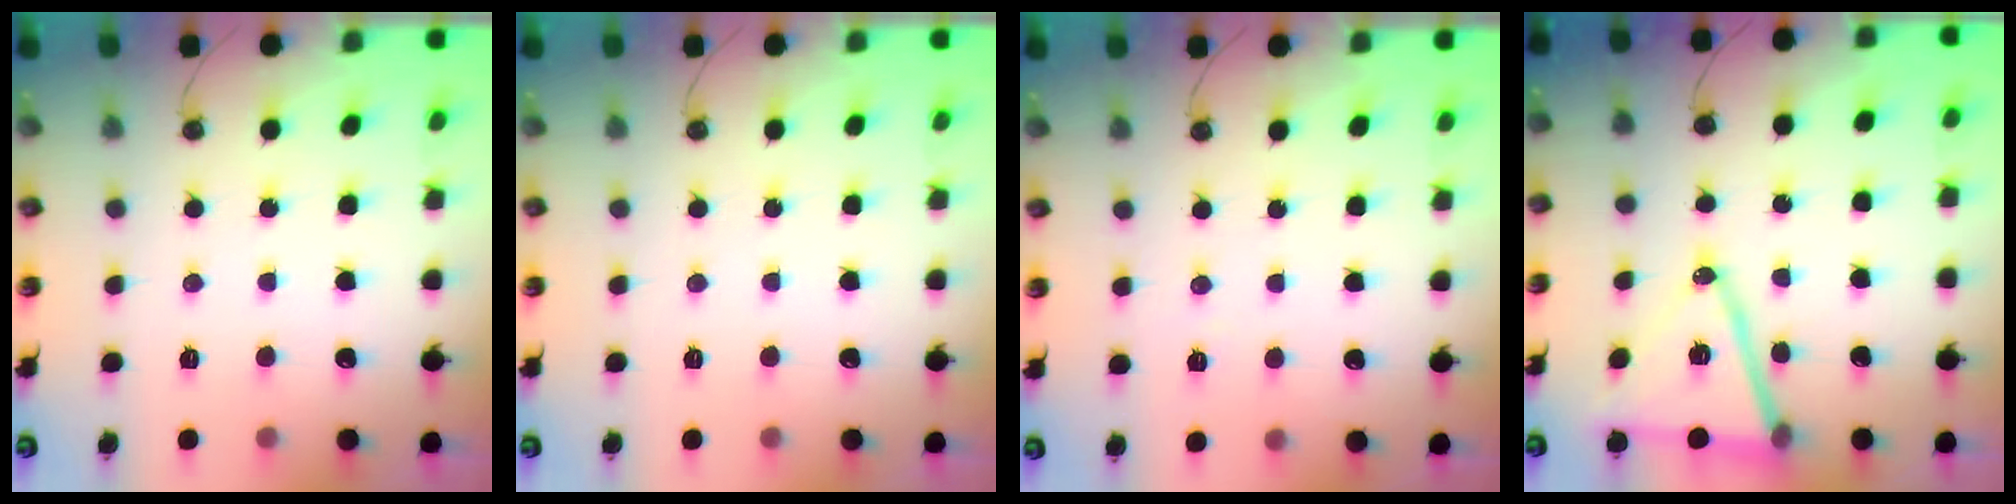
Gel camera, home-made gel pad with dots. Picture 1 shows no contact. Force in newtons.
{"total": 0.0}
{"total": 3.1, "press": 2.9, "slide": 1.1}
{"total": 14.5, "press": 14.0, "slide": 3.8}